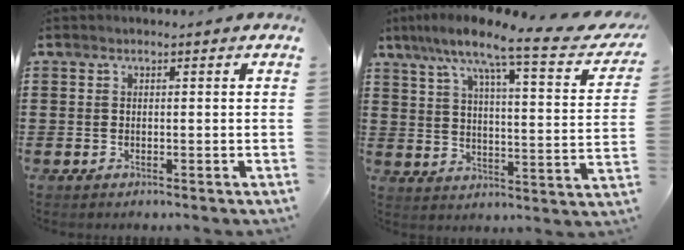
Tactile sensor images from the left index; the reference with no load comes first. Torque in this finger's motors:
{"motor_torque": [2.14, 0.00, 0.47, 0.21]}